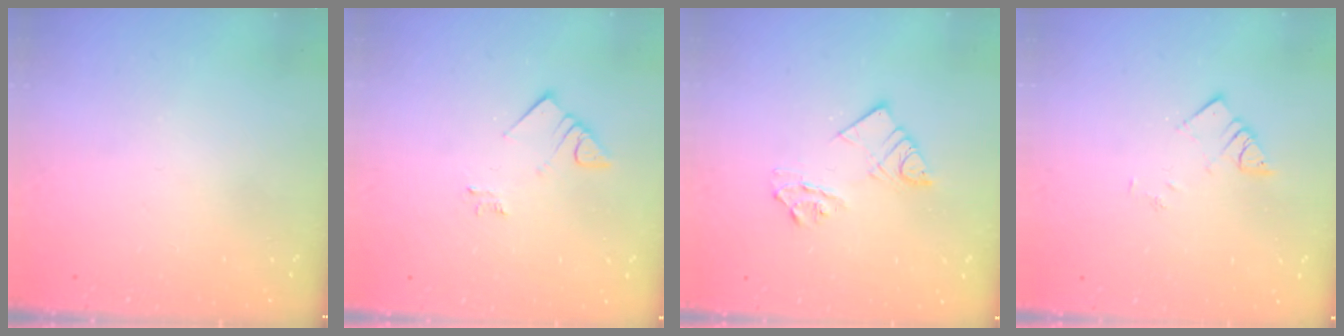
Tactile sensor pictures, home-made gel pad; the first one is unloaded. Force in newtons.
{"total": 3.3, "press": 3.3, "slide": 0.1}
{"total": 7.1, "press": 7.1, "slide": 0.2}
{"total": 3.7, "press": 3.7, "slide": 0.1}